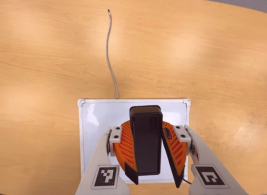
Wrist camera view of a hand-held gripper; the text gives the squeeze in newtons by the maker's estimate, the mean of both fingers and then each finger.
{"total": 9.1, "left": 9.5, "right": 8.7}